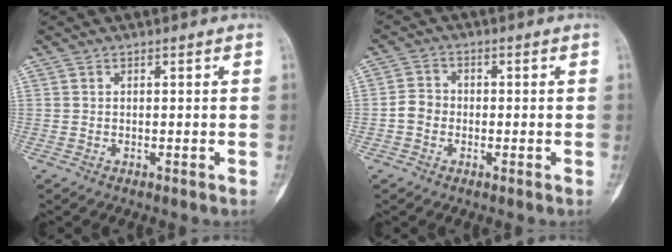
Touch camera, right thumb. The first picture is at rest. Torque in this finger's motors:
{"motor_torque": [0.59, 0.43, 0.32, -0.41, 0.06]}